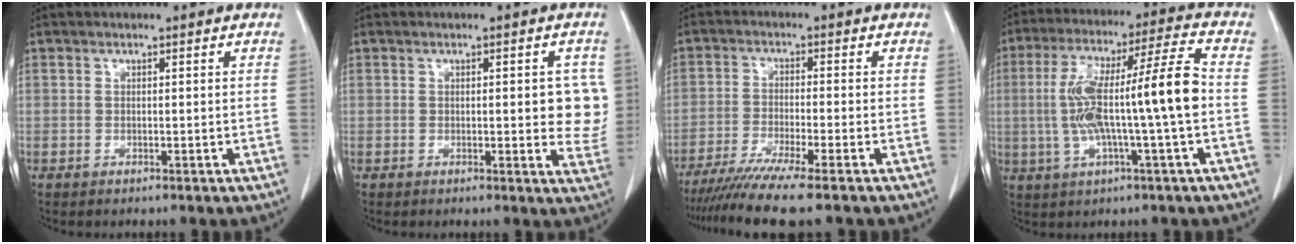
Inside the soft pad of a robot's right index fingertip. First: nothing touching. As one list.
[{"total": 5.9, "force": [0.7, 2.0, 5.5], "torque": [-0.049, -0.006, 0.004]}, {"total": 9.4, "force": [-7.5, -1.3, 5.4], "torque": [-0.082, -0.030, -0.124]}, {"total": 14.5, "force": [-1.0, 0.1, 14.4], "torque": [-0.267, 0.028, -0.021]}]